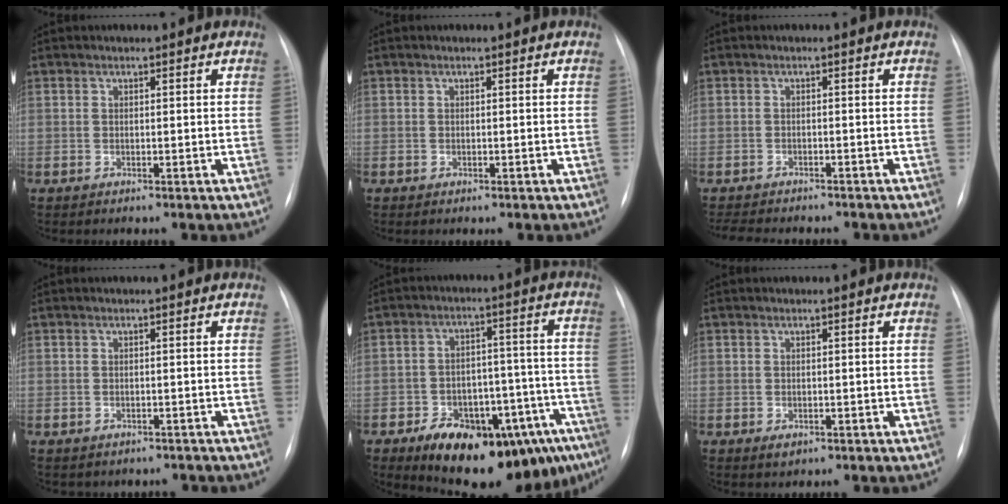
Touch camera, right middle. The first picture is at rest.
{"total": 0.0}
{"total": 9.2, "force": [-8.2, 2.4, 3.6], "torque": [-0.061, -0.007, -0.107]}
{"total": 3.0, "force": [-2.5, 1.5, 0.4], "torque": [-0.014, 0.005, -0.026]}
{"total": 21.7, "force": [-13.5, 9.1, 14.3], "torque": [-0.136, 0.034, -0.179]}
{"total": 1.3, "force": [-0.6, 0.8, 0.8], "torque": [-0.012, 0.000, -0.002]}